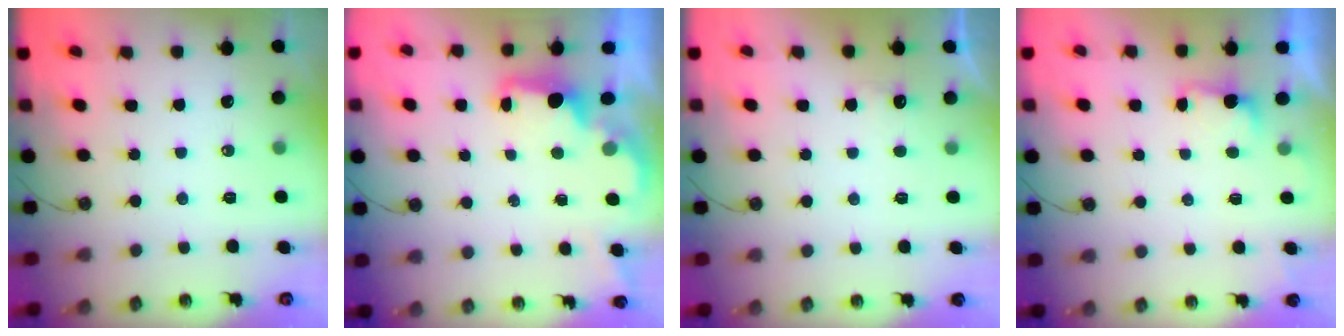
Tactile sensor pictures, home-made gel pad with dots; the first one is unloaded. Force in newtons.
{"total": 2.1, "press": 2.0, "slide": 0.8}
{"total": 5.3, "press": 5.2, "slide": 1.1}
{"total": 2.6, "press": 2.4, "slide": 0.9}